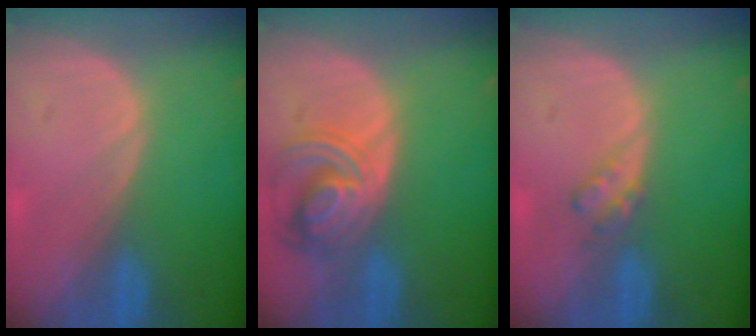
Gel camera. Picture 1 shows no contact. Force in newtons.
{"total": 7.8, "press": 6.9, "slide": 3.6}
{"total": 2.3, "press": 2.2, "slide": 0.3}